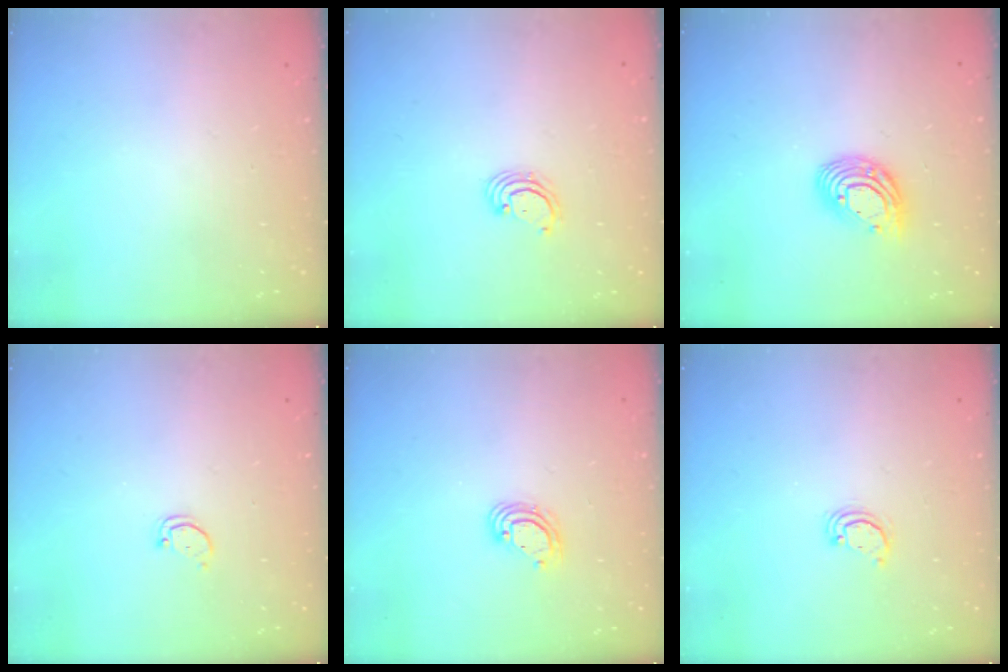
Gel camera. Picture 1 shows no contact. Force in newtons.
{"total": 2.3, "press": 2.3, "slide": 0.1}
{"total": 12.1, "press": 12.0, "slide": 1.2}
{"total": 1.8, "press": 1.8, "slide": 0.1}
{"total": 5.7, "press": 5.7, "slide": 0.5}
{"total": 2.5, "press": 2.5, "slide": 0.3}